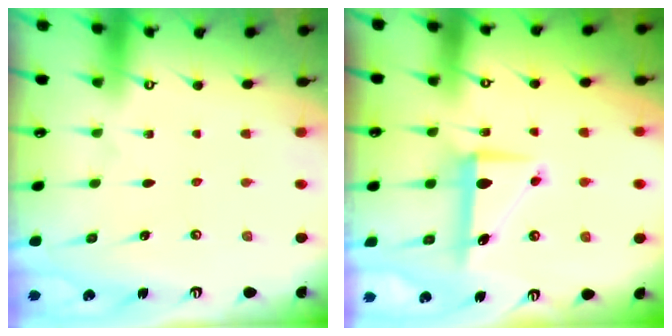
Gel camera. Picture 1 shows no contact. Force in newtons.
{"total": 8.3, "press": 8.2, "slide": 0.3}